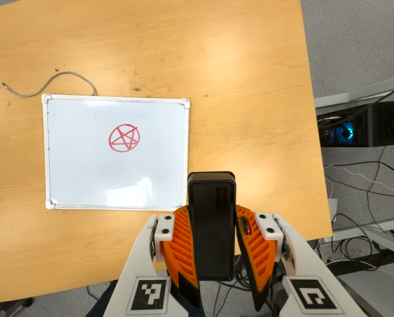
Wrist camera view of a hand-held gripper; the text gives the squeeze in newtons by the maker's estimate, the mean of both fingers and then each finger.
{"total": 9.4, "left": 7.6, "right": 11.3}